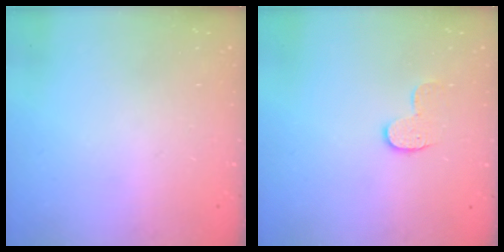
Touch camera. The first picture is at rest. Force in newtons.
{"total": 8.1, "press": 8.1, "slide": 0.4}